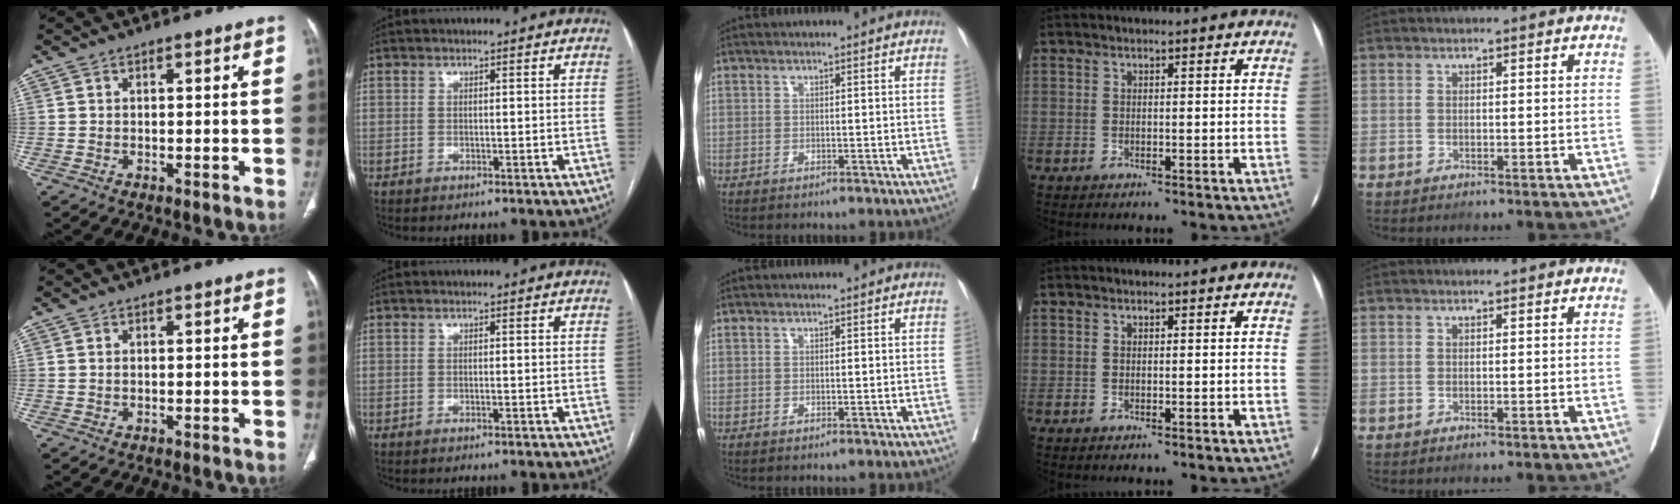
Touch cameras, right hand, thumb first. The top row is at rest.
{}